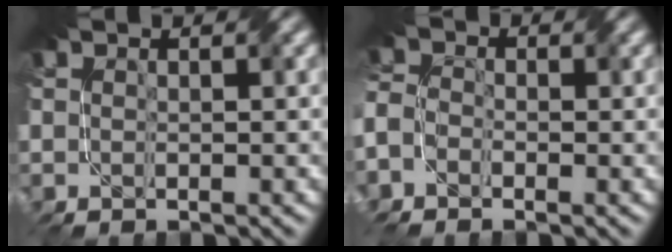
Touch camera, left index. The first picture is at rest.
{"total": 3.2, "force": [-2.1, 2.1, 1.3], "torque": [-0.042, -0.004, -0.043]}